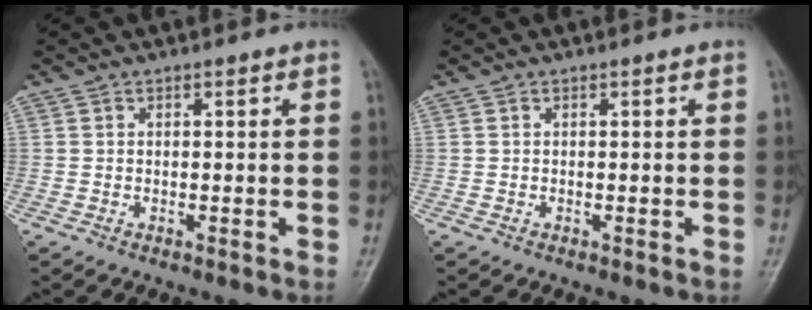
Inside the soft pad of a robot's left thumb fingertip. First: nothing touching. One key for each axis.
{"total": 0.0}